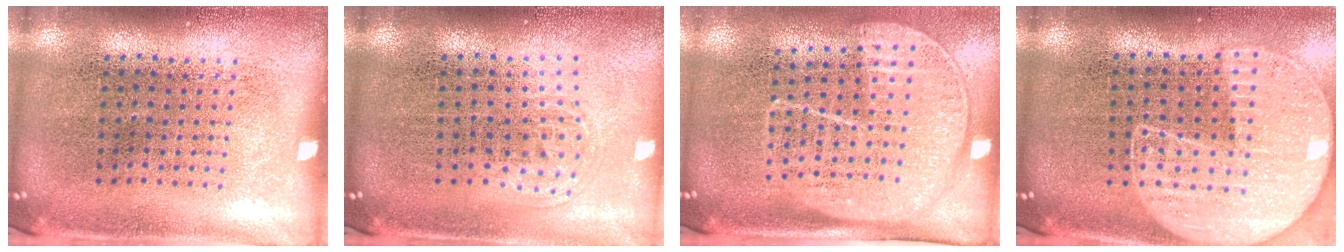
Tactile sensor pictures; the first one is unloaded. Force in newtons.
{"total": 1.0, "press": 0.6, "slide": 0.8}
{"total": 1.7, "press": 1.4, "slide": 1.0}
{"total": 1.5, "press": 1.5, "slide": 0.3}